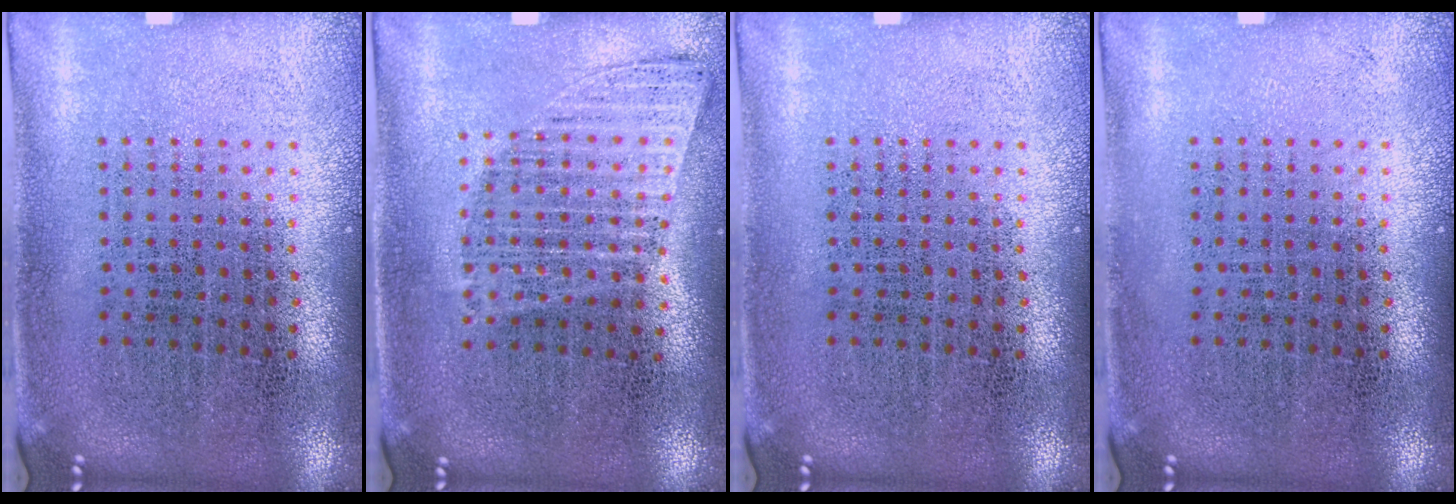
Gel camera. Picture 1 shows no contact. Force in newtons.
{"total": 0.9, "press": 0.9, "slide": 0.3}
{"total": 0.0}
{"total": 0.0}